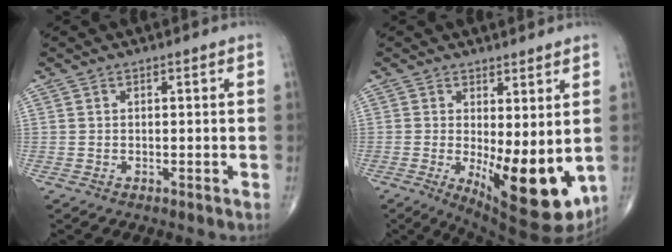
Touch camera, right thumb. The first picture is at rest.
{"total": 14.4, "force": [-1.7, 5.5, 13.2], "torque": [-0.185, -0.034, -0.007]}